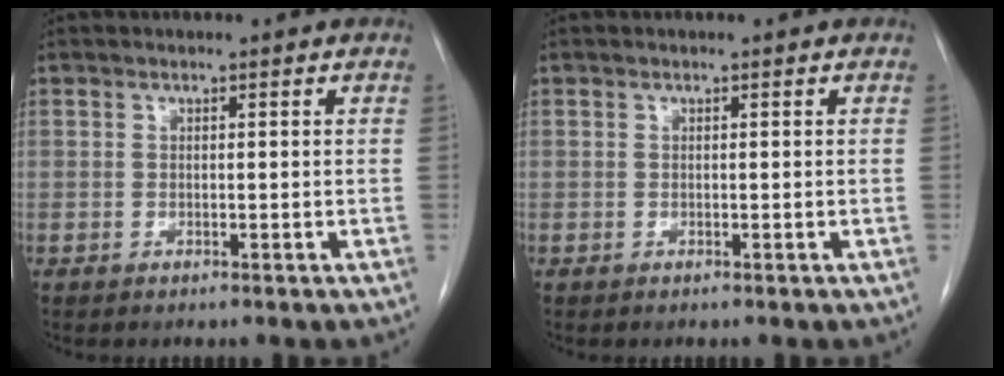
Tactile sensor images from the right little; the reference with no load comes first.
{"total": 0.0}